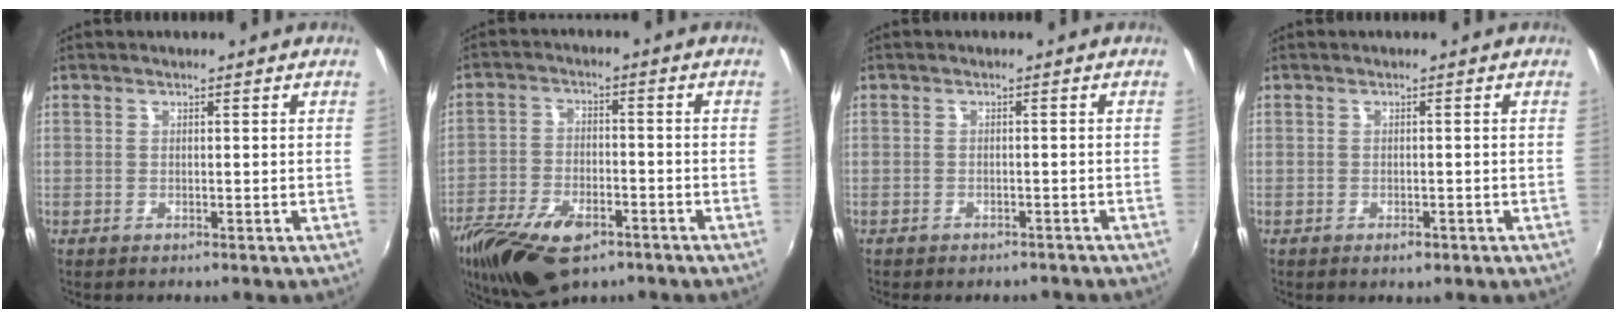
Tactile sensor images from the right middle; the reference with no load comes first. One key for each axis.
{"total": 16.3, "fx": -10.1, "fy": 7.8, "fz": 10.2, "tx": -0.230, "ty": -0.035, "tz": -0.180}
{"total": 3.1, "fx": -2.6, "fy": 1.4, "fz": 0.9, "tx": -0.020, "ty": -0.004, "tz": -0.032}
{"total": 1.4, "fx": -0.9, "fy": 0.7, "fz": 0.9, "tx": -0.014, "ty": -0.002, "tz": -0.012}